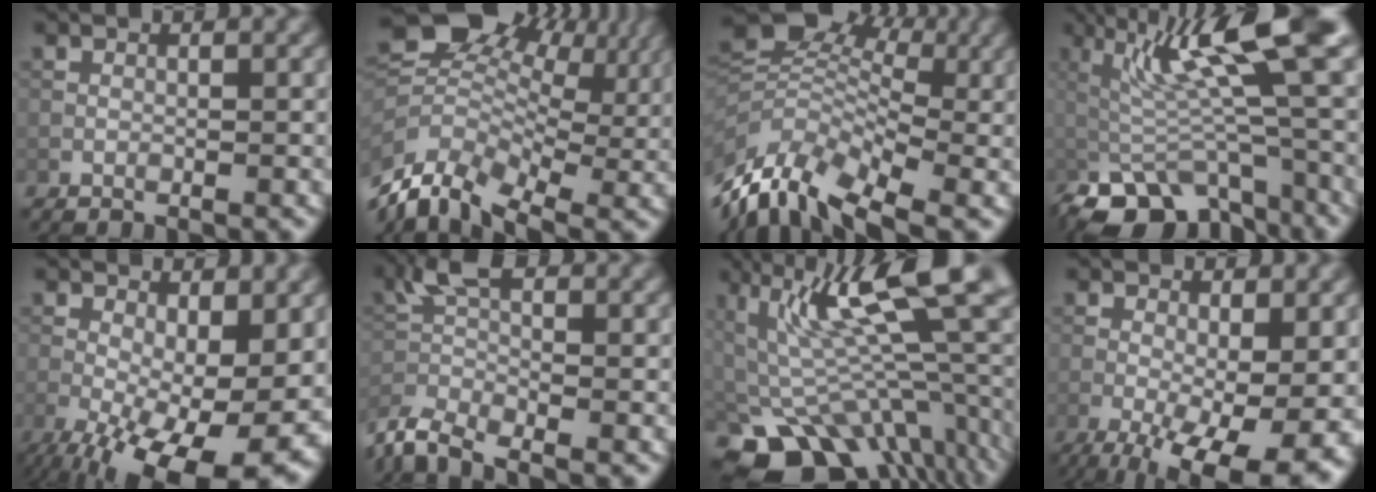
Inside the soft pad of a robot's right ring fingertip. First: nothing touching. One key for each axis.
{"total": 11.4, "fx": 0.1, "fy": 7.8, "fz": 8.2, "tx": -0.170, "ty": 0.012, "tz": 0.004}
{"total": 10.9, "fx": -3.3, "fy": 7.1, "fz": 7.6, "tx": -0.160, "ty": 0.018, "tz": -0.075}
{"total": 10.9, "fx": -3.5, "fy": 3.0, "fz": 9.9, "tx": -0.161, "ty": 0.010, "tz": -0.054}
{"total": 15.4, "fx": -4.6, "fy": 6.5, "fz": 13.2, "tx": -0.217, "ty": -0.030, "tz": -0.053}
{"total": 5.7, "fx": -4.0, "fy": 1.6, "fz": 3.8, "tx": -0.080, "ty": -0.007, "tz": -0.091}
{"total": 13.3, "fx": 0.2, "fy": 6.4, "fz": 11.7, "tx": -0.195, "ty": -0.002, "tz": 0.032}
{"total": 12.7, "fx": -4.3, "fy": 4.8, "fz": 10.9, "tx": -0.184, "ty": -0.023, "tz": -0.054}